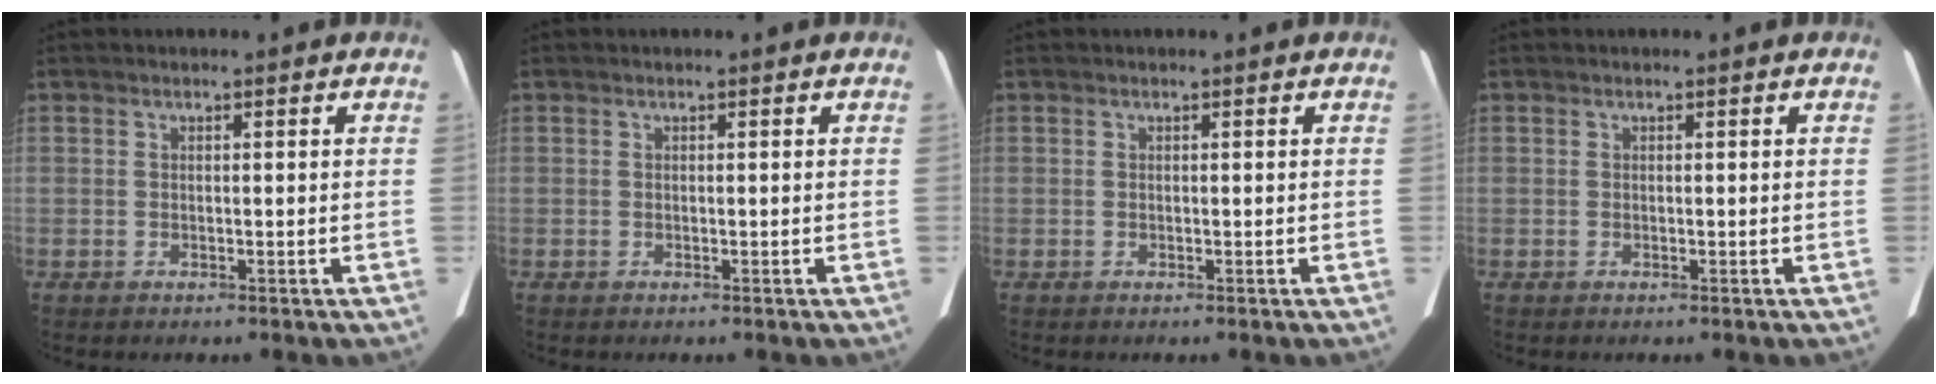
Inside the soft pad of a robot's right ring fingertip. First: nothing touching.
{"total": 0.0}
{"total": 0.0}
{"total": 0.0}